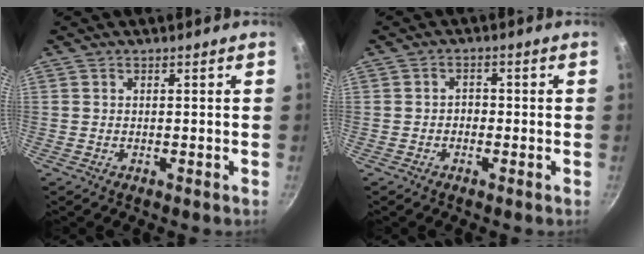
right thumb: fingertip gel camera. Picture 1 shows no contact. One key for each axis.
{"total": 1.7, "fx": -0.7, "fy": 1.3, "fz": 0.7, "tx": 0.000, "ty": 0.011, "tz": -0.016}